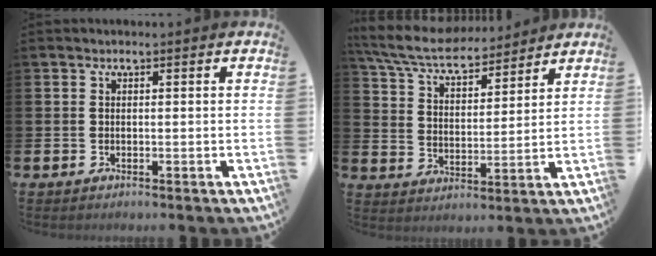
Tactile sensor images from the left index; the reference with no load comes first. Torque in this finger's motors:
{"motor_torque": [1.12, -1.02, 0.68, 0.21]}